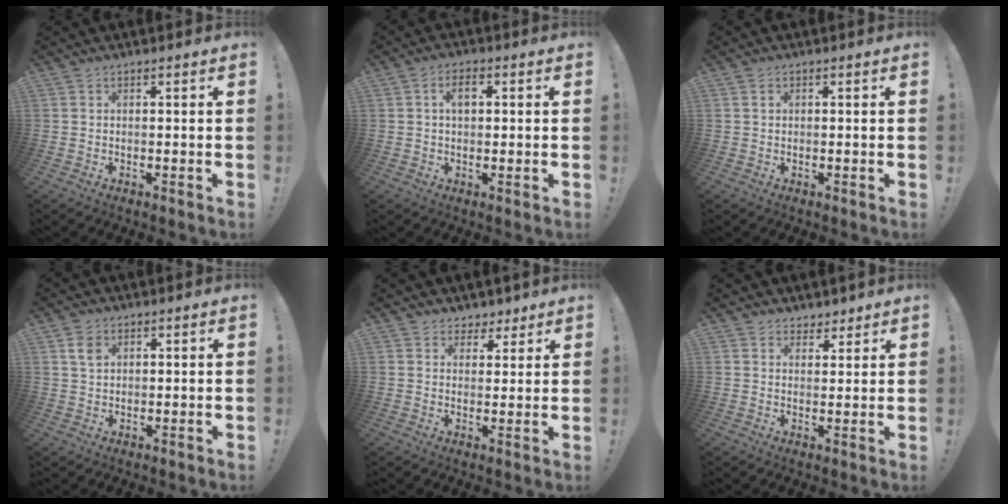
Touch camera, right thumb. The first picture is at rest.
{"total": 4.2, "force": [1.1, 2.2, 3.4], "torque": [-0.046, 0.003, 0.014]}
{"total": 0.7, "force": [0.3, 0.6, 0.2], "torque": [0.003, -0.001, 0.003]}
{"total": 4.0, "force": [1.9, 2.7, 2.2], "torque": [-0.024, -0.007, 0.032]}
{"total": 4.7, "force": [3.3, 3.4, 0.2], "torque": [0.009, -0.025, 0.061]}
{"total": 4.0, "force": [3.3, 2.4, 0.1], "torque": [0.015, -0.028, 0.059]}